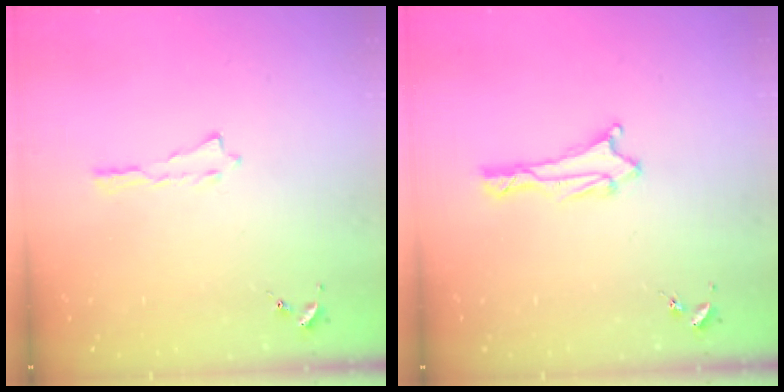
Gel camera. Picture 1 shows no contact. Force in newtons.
{"total": 1.3, "press": 1.3, "slide": 0.1}